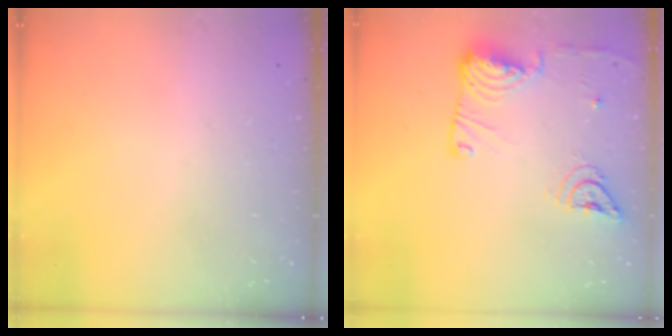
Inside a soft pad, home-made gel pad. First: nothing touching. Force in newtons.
{"total": 13.5, "press": 13.4, "slide": 1.7}